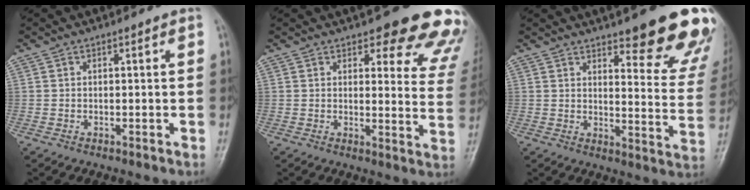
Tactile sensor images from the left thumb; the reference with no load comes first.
{"total": 17.3, "force": [13.9, 5.3, 8.9], "torque": [-0.052, -0.075, 0.140]}
{"total": 19.5, "force": [14.0, 4.9, 12.8], "torque": [-0.122, -0.081, 0.169]}